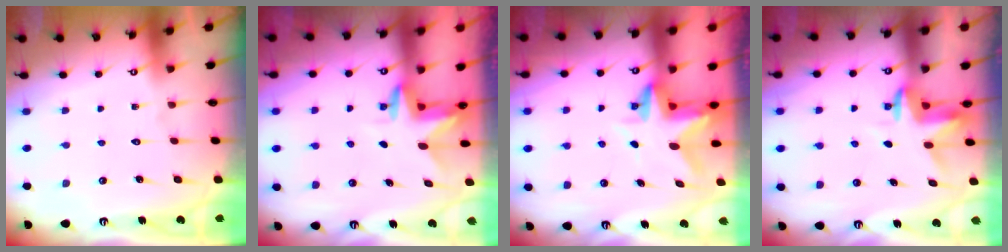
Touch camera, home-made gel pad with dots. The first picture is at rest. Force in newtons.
{"total": 3.0, "press": 3.0, "slide": 0.2}
{"total": 4.3, "press": 4.3, "slide": 0.1}
{"total": 3.6, "press": 3.6, "slide": 0.2}